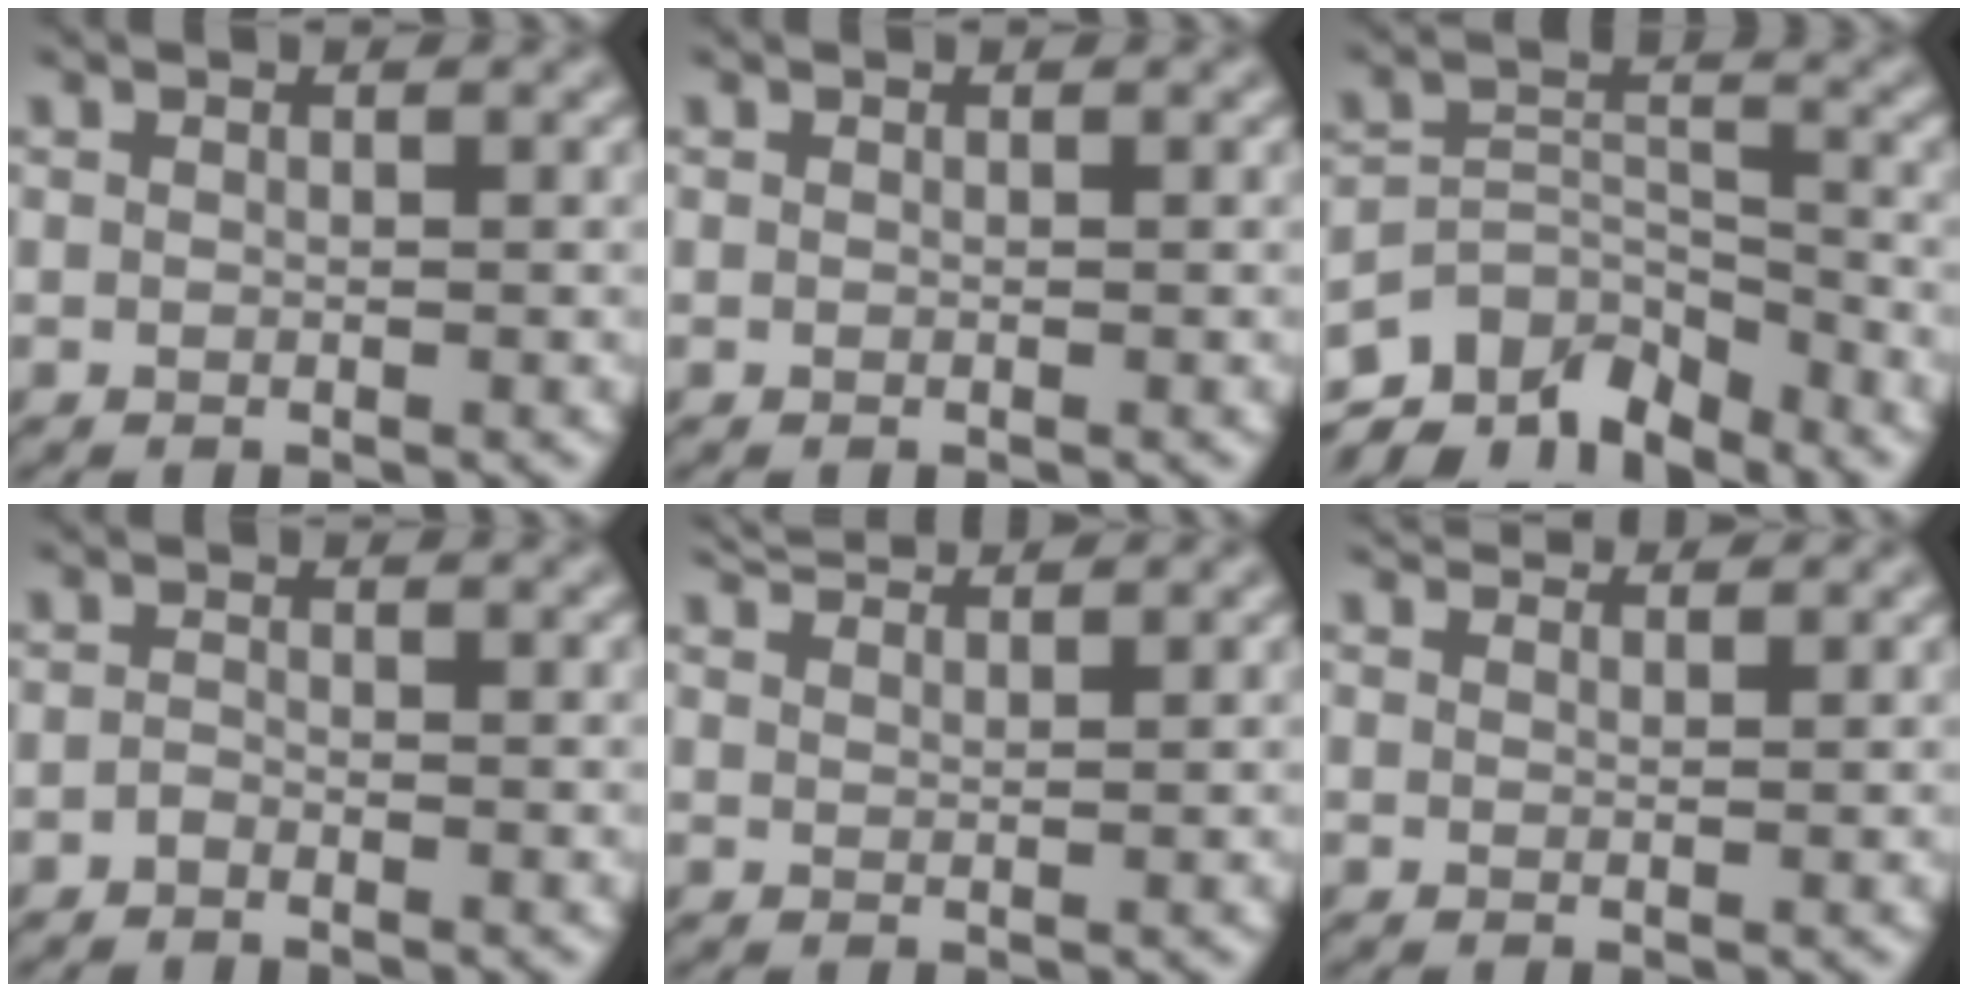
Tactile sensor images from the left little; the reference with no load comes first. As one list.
[{"total": 0.0}, {"total": 7.4, "force": [-6.4, 2.8, 2.5], "torque": [-0.038, -0.003, -0.115]}, {"total": 0.8, "force": [-0.8, 0.1, 0.2], "torque": [-0.006, 0.002, -0.017]}, {"total": 3.0, "force": [2.9, -0.1, 0.7], "torque": [-0.016, 0.012, 0.052]}, {"total": 2.9, "force": [2.7, 0.1, 0.8], "torque": [-0.021, 0.007, 0.042]}]